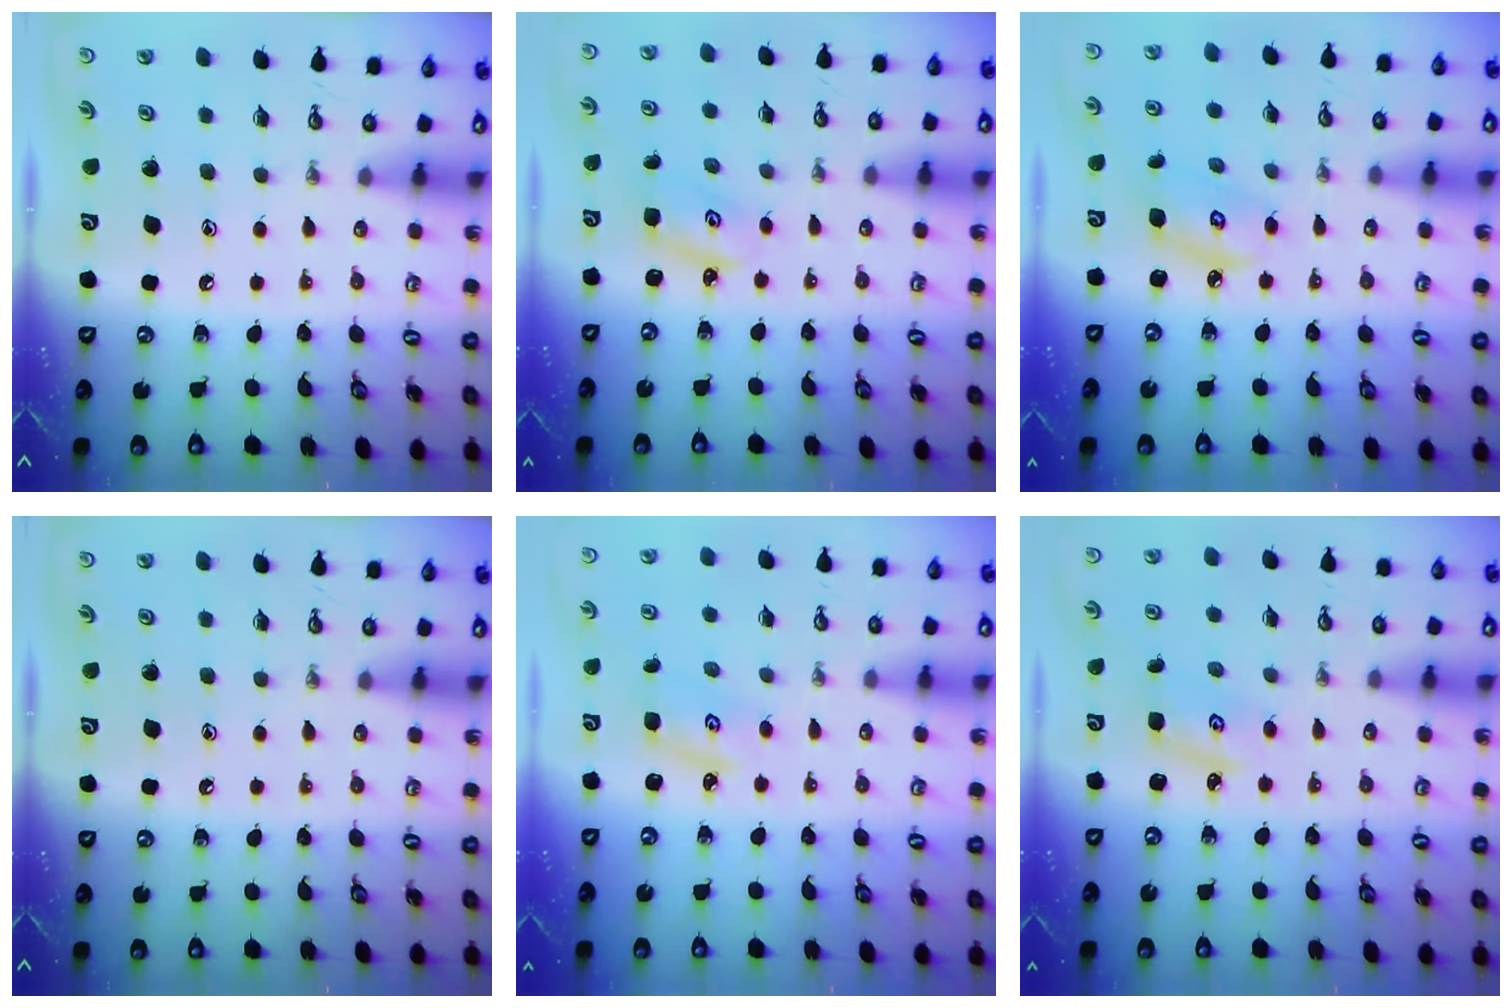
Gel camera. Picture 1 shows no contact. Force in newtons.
{"total": 2.4, "press": 2.4, "slide": 0.1}
{"total": 4.4, "press": 4.4, "slide": 0.2}
{"total": 0.0}
{"total": 2.3, "press": 2.3, "slide": 0.3}
{"total": 2.3, "press": 2.3, "slide": 0.3}